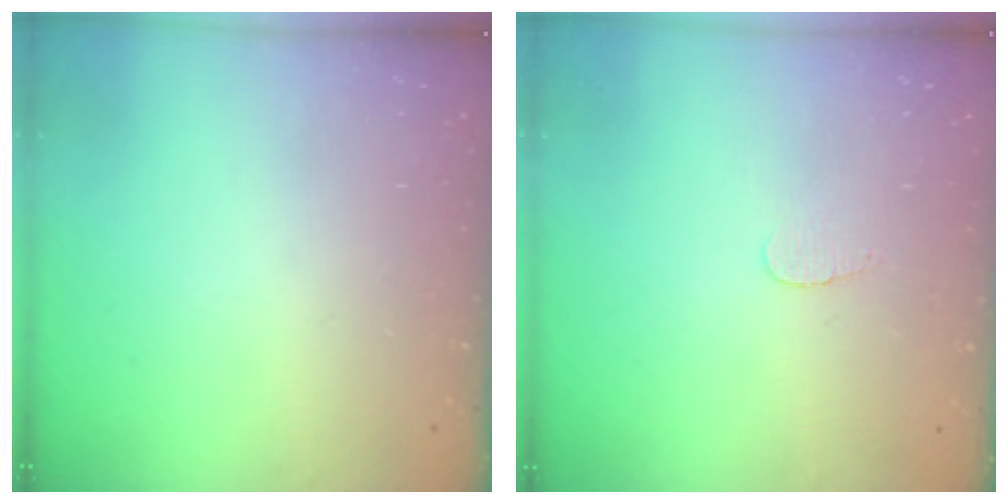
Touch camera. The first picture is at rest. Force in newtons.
{"total": 2.8, "press": 2.8, "slide": 0.3}